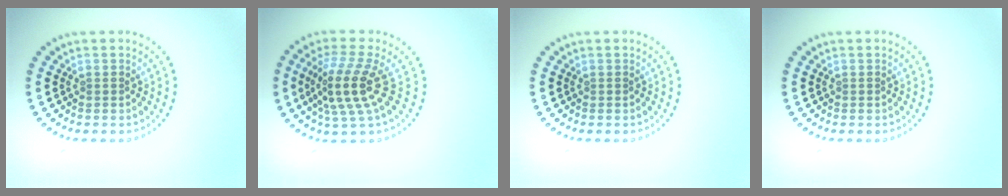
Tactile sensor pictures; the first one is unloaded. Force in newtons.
{"total": 4.7, "press": 3.7, "slide": 2.8}
{"total": 0.0}
{"total": 0.0}